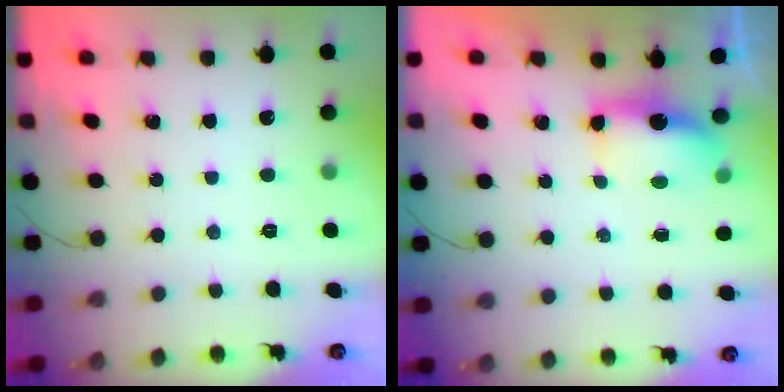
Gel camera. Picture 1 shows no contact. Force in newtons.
{"total": 6.5, "press": 6.4, "slide": 0.4}